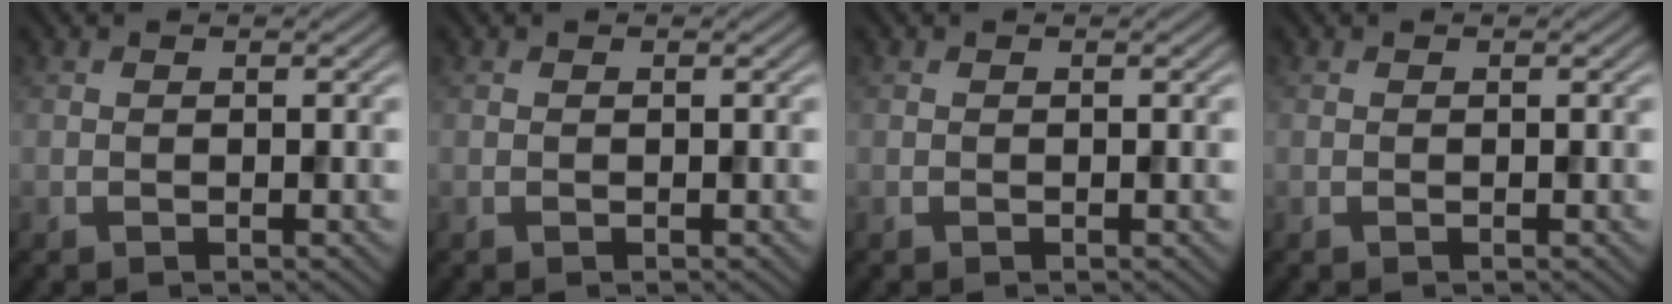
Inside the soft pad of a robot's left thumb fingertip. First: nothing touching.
{"total": 0.0}
{"total": 0.0}
{"total": 0.0}